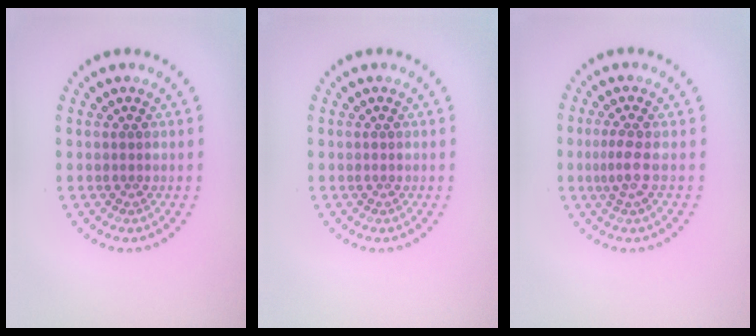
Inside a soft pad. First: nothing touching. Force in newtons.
{"total": 0.0}
{"total": 1.8, "press": 1.3, "slide": 1.1}